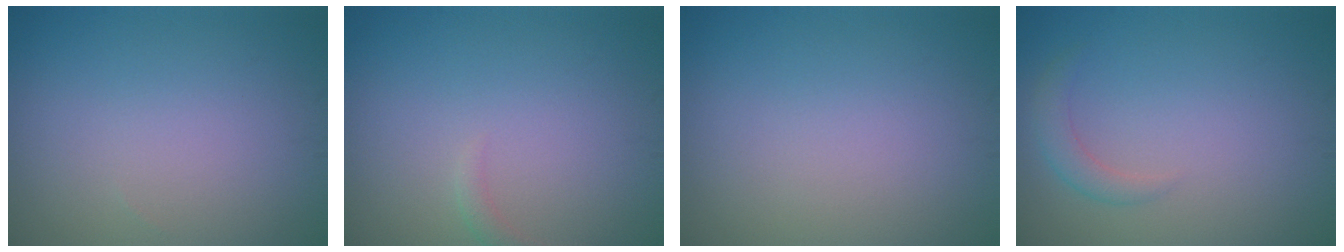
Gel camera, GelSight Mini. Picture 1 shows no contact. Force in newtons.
{"total": 1.0, "press": 1.0, "slide": 0.1}
{"total": 0.0}
{"total": 1.6, "press": 1.6, "slide": 0.1}